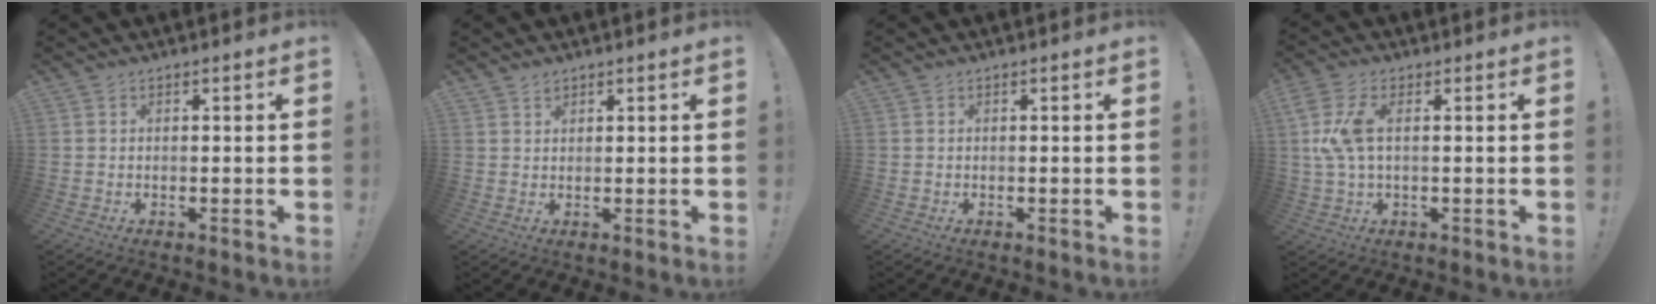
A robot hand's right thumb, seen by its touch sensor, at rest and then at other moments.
{"total": 1.6, "force": [1.4, 0.8, 0.3], "torque": [0.007, -0.011, 0.023]}
{"total": 0.0}
{"total": 8.5, "force": [1.6, 3.6, 7.5], "torque": [-0.156, -0.011, 0.028]}